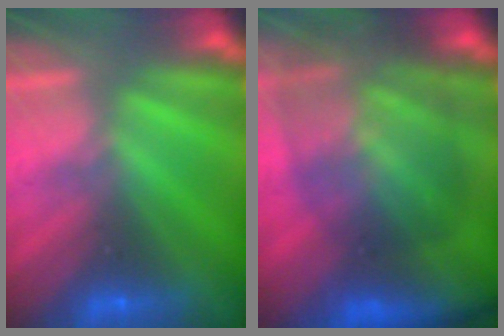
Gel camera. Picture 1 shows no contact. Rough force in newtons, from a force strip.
{"total": 8.7}